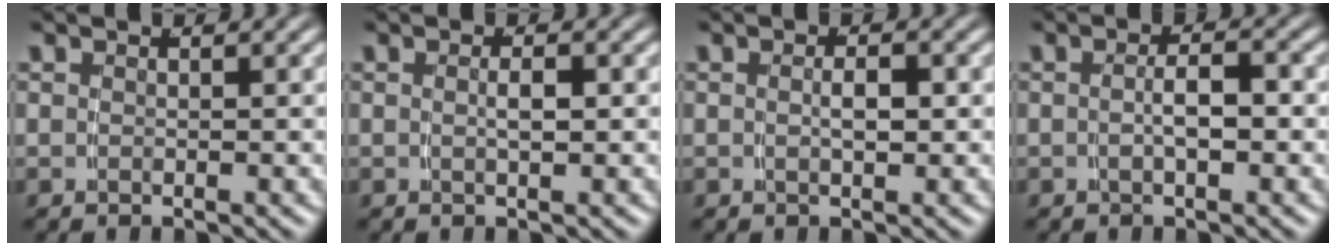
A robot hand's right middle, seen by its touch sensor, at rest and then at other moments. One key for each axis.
{"total": 1.2, "fx": -0.2, "fy": -0.3, "fz": 1.1, "tx": -0.017, "ty": -0.002, "tz": -0.001}
{"total": 1.4, "fx": -0.3, "fy": 0.0, "fz": 1.4, "tx": -0.018, "ty": -0.001, "tz": -0.001}
{"total": 2.3, "fx": -0.7, "fy": 0.2, "fz": 2.1, "tx": -0.030, "ty": 0.002, "tz": -0.009}